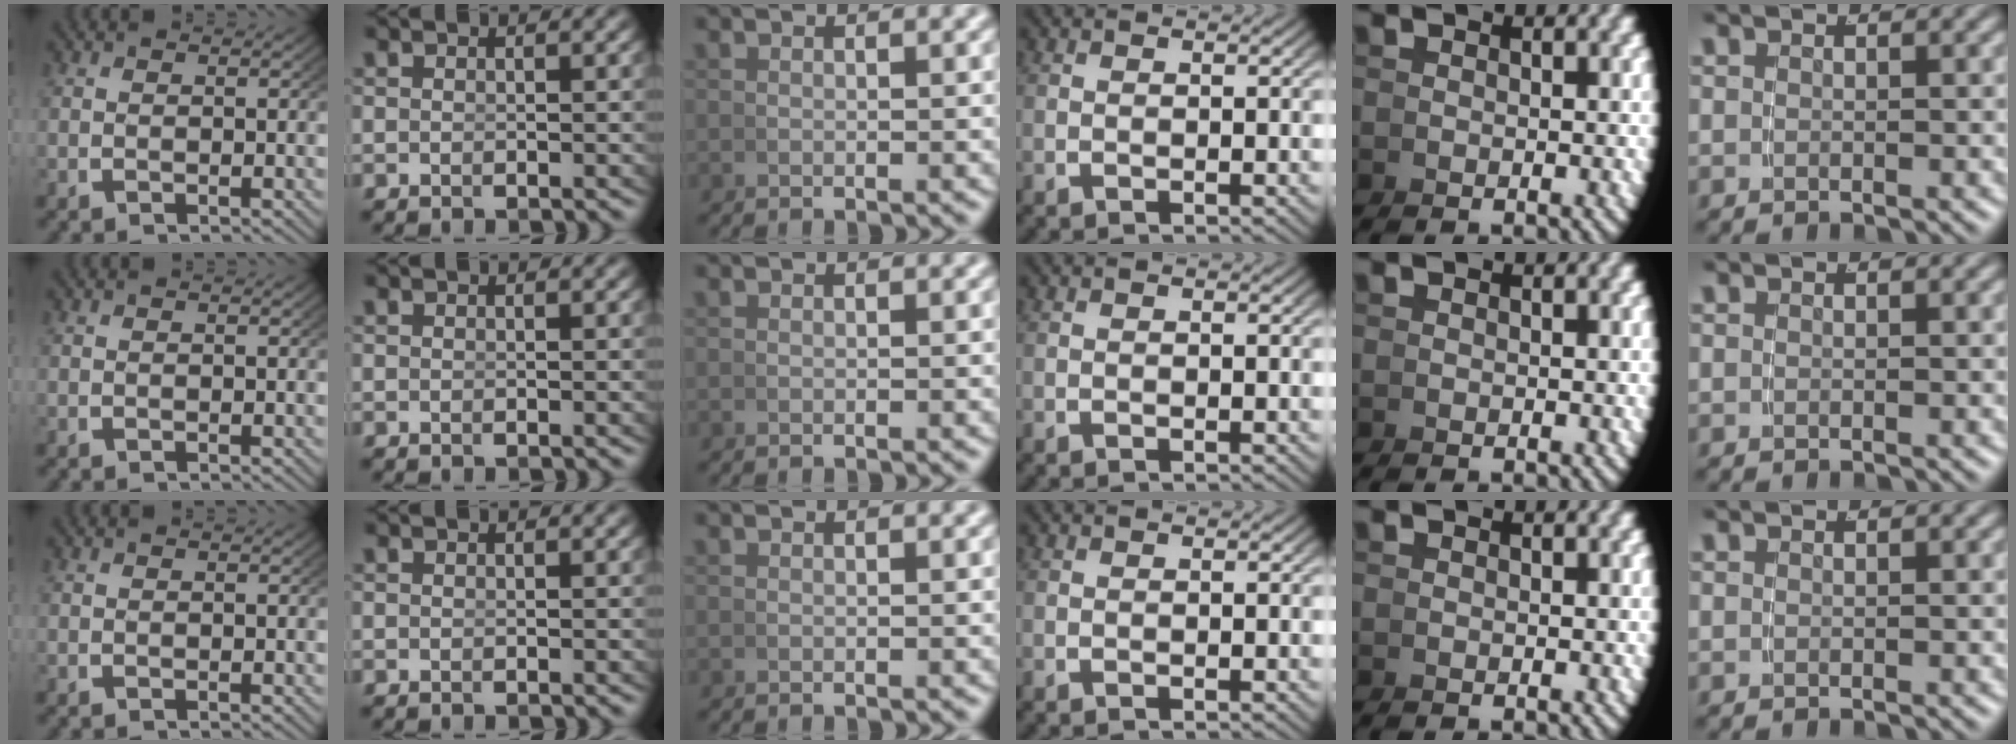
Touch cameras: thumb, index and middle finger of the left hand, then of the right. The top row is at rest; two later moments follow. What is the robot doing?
{"motion": "grasp_and_lifting", "object": "photo album"}